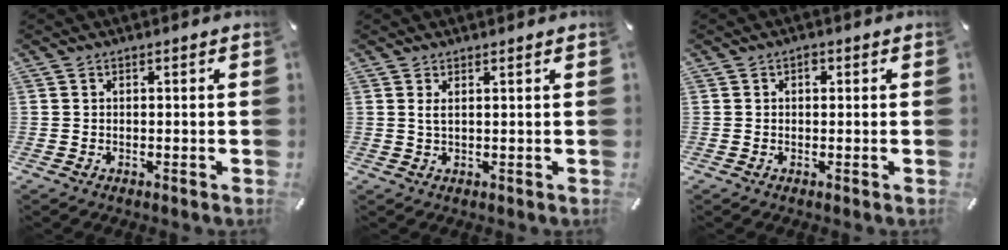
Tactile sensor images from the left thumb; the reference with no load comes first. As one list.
[{"total": 1.9, "force": [0.9, 0.1, 1.7], "torque": [-0.036, -0.001, 0.015]}, {"total": 1.2, "force": [0.2, 1.0, 0.7], "torque": [-0.006, 0.004, 0.000]}]